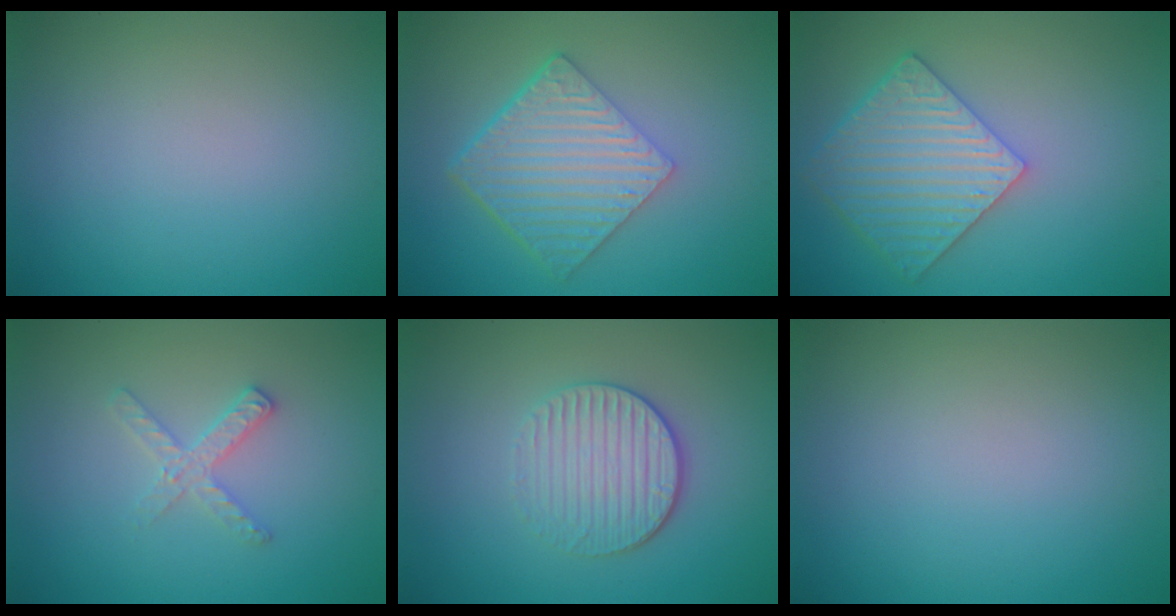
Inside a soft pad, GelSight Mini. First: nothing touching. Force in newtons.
{"total": 6.4, "press": 4.4, "slide": 4.7}
{"total": 6.2, "press": 5.2, "slide": 3.4}
{"total": 2.0, "press": 2.0, "slide": 0.2}
{"total": 3.7, "press": 3.1, "slide": 2.0}
{"total": 0.0}